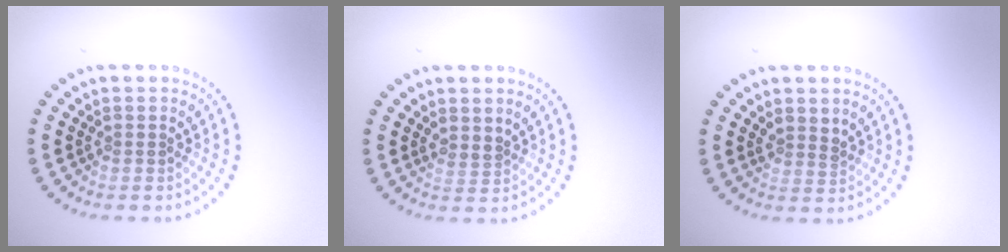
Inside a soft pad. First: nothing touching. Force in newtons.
{"total": 1.0, "press": 0.6, "slide": 0.8}
{"total": 1.3, "press": 1.1, "slide": 0.7}